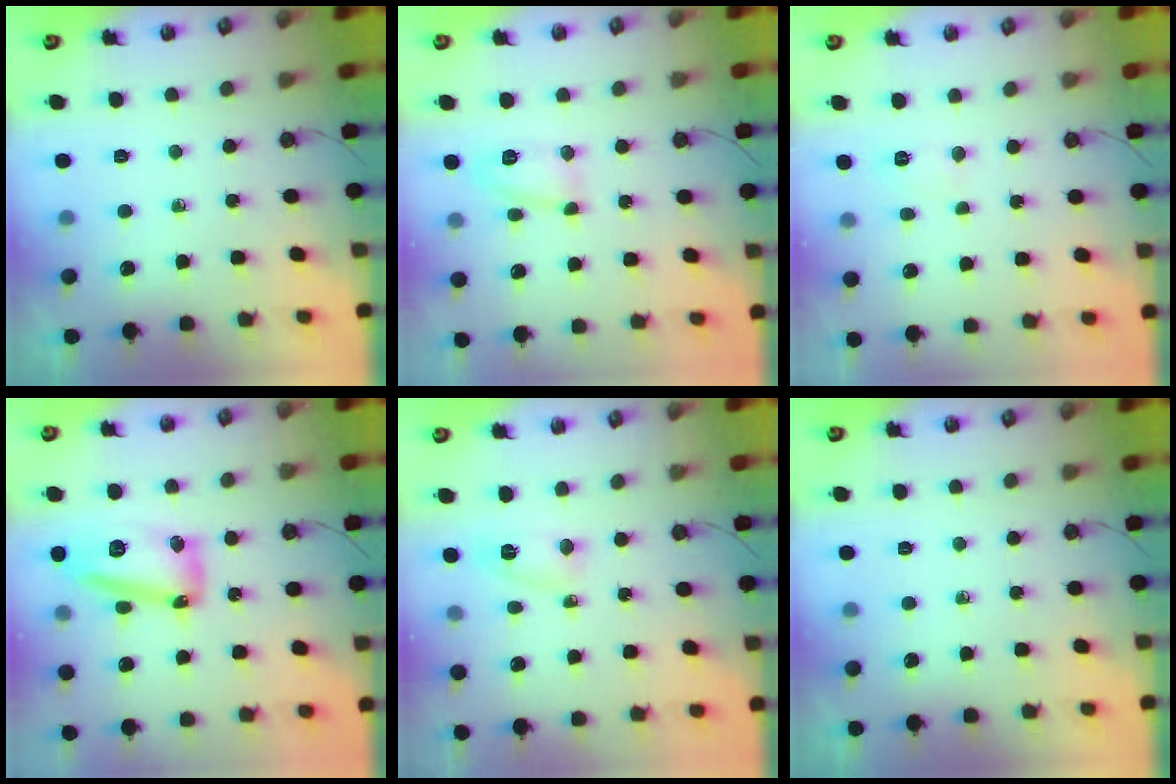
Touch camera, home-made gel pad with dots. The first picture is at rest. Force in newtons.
{"total": 7.3, "press": 7.3, "slide": 0.5}
{"total": 9.1, "press": 5.5, "slide": 7.3}
{"total": 14.3, "press": 14.3, "slide": 1.2}
{"total": 4.0, "press": 4.0, "slide": 0.4}
{"total": 0.0}